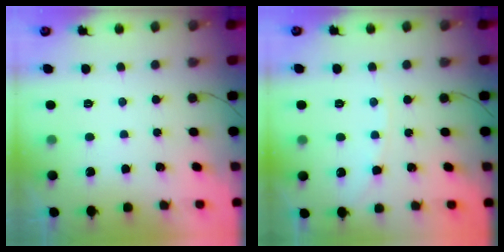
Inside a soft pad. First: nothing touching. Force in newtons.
{"total": 4.6, "press": 4.5, "slide": 0.6}